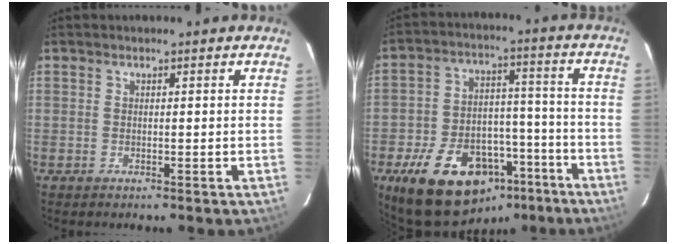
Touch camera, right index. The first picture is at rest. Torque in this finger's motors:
{"motor_torque": [1.71, -0.42, 0.65, 0.09]}